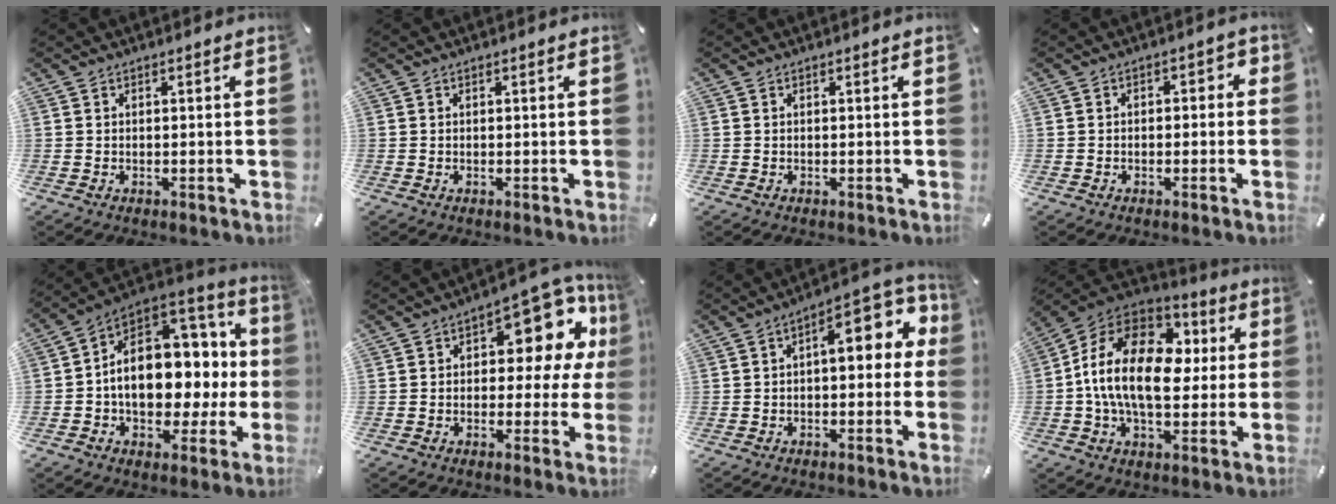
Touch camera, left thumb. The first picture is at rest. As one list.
[{"total": 0.0}, {"total": 0.0}, {"total": 2.4, "force": [-1.4, 1.5, 1.3], "torque": [-0.022, 0.014, -0.030]}, {"total": 16.6, "force": [0.5, 12.1, 11.4], "torque": [-0.162, -0.020, 0.013]}, {"total": 12.8, "force": [5.2, 7.2, 9.1], "torque": [-0.111, -0.045, 0.088]}, {"total": 11.7, "force": [2.9, 5.5, 9.9], "torque": [-0.129, -0.026, 0.046]}, {"total": 21.4, "force": [0.9, 14.1, 16.1], "torque": [-0.309, 0.002, 0.015]}]